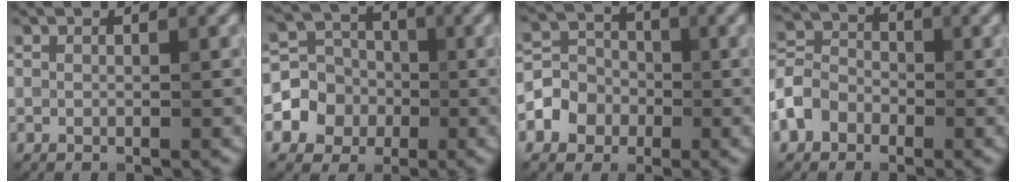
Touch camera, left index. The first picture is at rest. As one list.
[{"total": 4.2, "force": [-1.2, 3.9, 1.1], "torque": [-0.008, 0.006, -0.032]}, {"total": 3.9, "force": [-1.4, 3.5, 1.1], "torque": [-0.012, 0.007, -0.035]}, {"total": 4.3, "force": [-2.1, 3.4, 1.5], "torque": [-0.037, 0.007, -0.054]}]